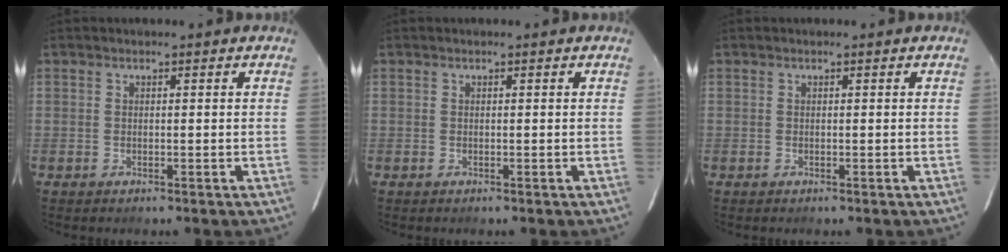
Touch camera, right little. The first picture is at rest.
{"total": 0.0}
{"total": 0.0}